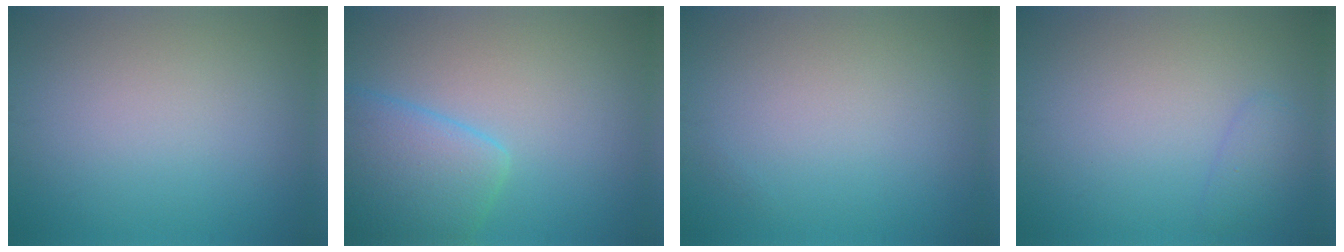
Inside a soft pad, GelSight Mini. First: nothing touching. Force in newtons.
{"total": 5.2, "press": 5.2, "slide": 0.3}
{"total": 0.0}
{"total": 1.3, "press": 1.3, "slide": 0.2}